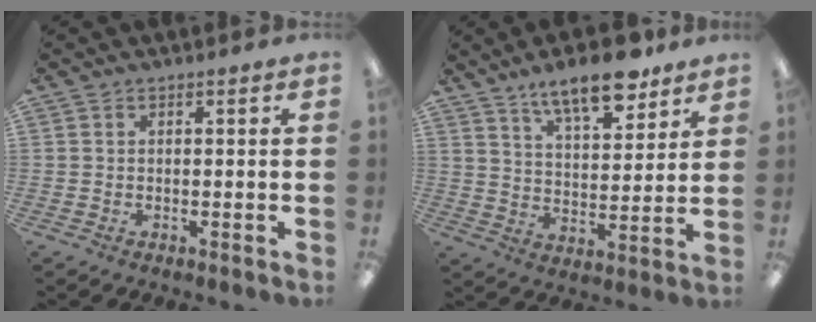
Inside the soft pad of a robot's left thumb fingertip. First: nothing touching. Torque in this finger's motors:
{"motor_torque": [0.37, 0.34, -0.03, -0.18, 0.10]}